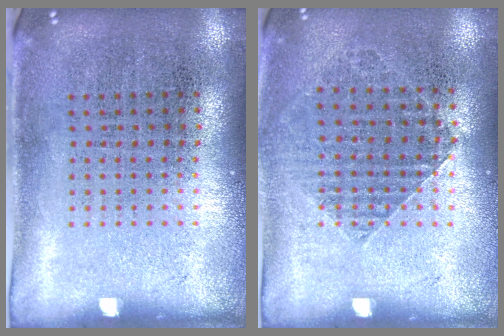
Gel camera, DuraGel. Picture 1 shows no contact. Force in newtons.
{"total": 0.9, "press": 0.9, "slide": 0.1}